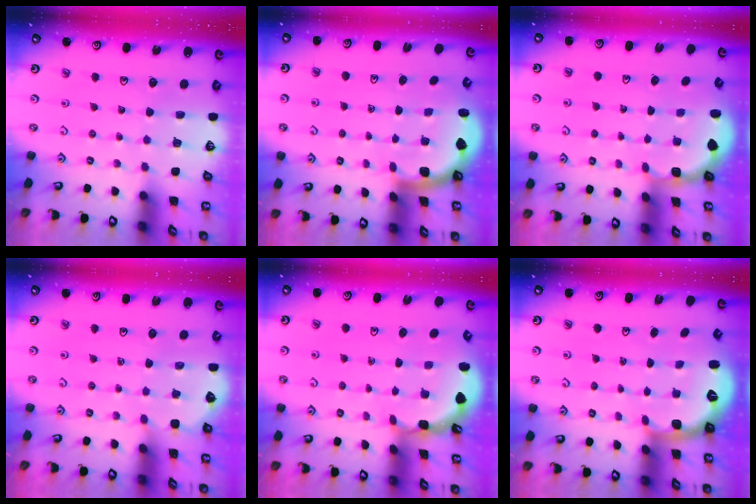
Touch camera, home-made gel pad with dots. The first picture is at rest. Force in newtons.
{"total": 1.6, "press": 1.6, "slide": 0.1}
{"total": 1.8, "press": 1.6, "slide": 0.7}
{"total": 2.3, "press": 2.3, "slide": 0.1}
{"total": 2.3, "press": 2.3, "slide": 0.1}
{"total": 2.7, "press": 1.6, "slide": 2.1}